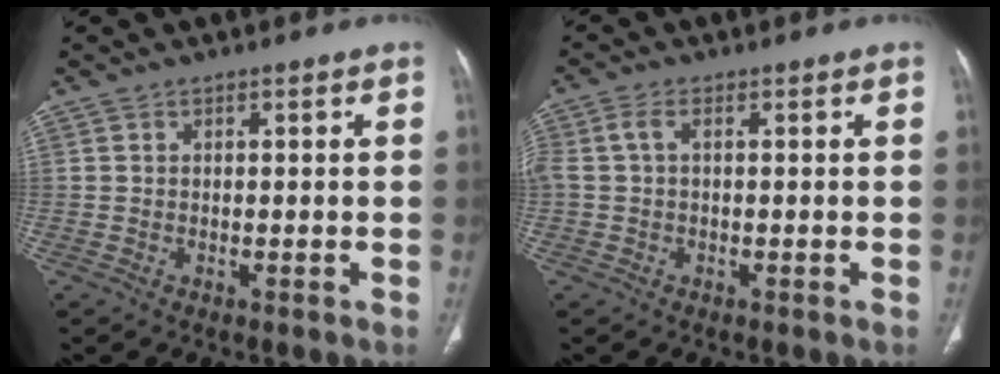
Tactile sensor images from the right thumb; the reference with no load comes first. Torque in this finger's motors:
{"motor_torque": [0.23, 0.27, 0.24, 0.65, 0.25]}